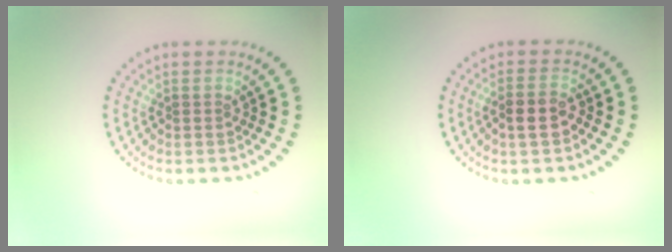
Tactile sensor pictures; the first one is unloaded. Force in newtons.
{"total": 2.4, "press": 2.3, "slide": 0.7}